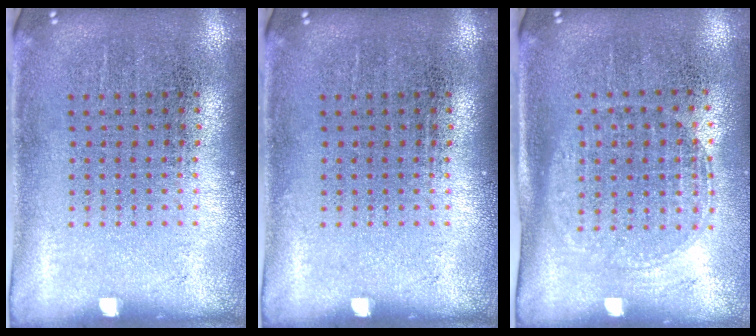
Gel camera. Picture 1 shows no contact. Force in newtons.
{"total": 0.0}
{"total": 1.5, "press": 1.3, "slide": 0.7}